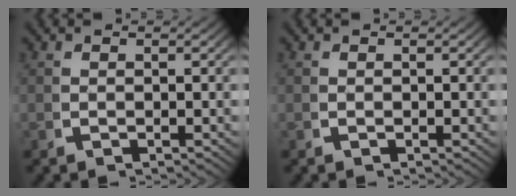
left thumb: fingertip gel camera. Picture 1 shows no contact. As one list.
[{"total": 0.0}]